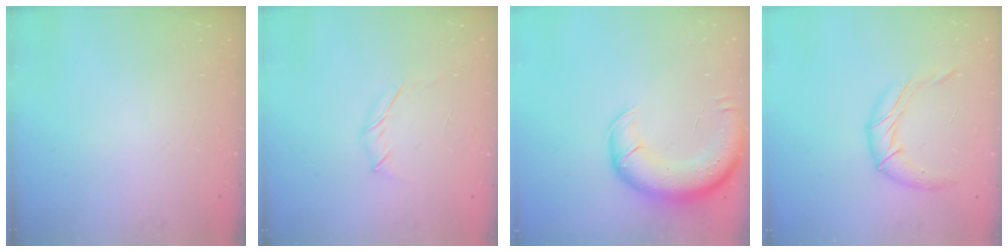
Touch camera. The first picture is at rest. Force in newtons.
{"total": 3.8, "press": 3.7, "slide": 0.9}
{"total": 13.2, "press": 12.8, "slide": 3.3}
{"total": 10.8, "press": 10.7, "slide": 1.3}